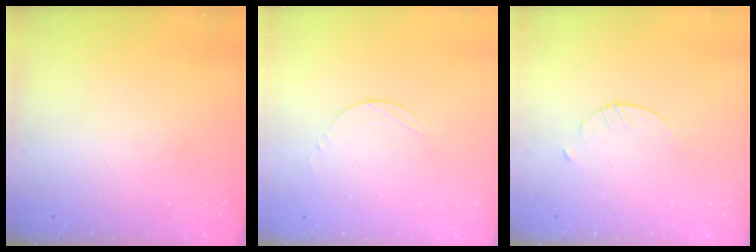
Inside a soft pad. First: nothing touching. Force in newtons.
{"total": 2.8, "press": 2.8, "slide": 0.3}
{"total": 1.5, "press": 1.5, "slide": 0.2}